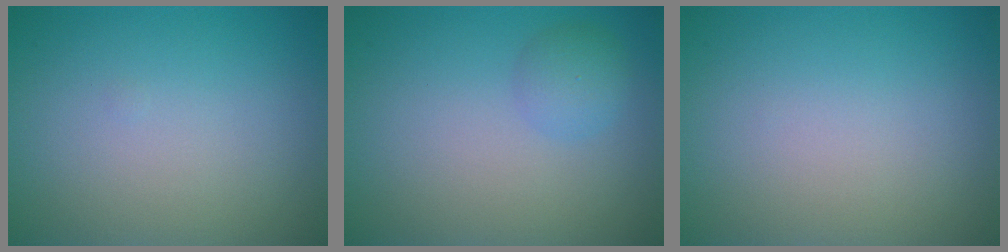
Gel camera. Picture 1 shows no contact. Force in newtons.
{"total": 1.9, "press": 1.9, "slide": 0.1}
{"total": 0.0}